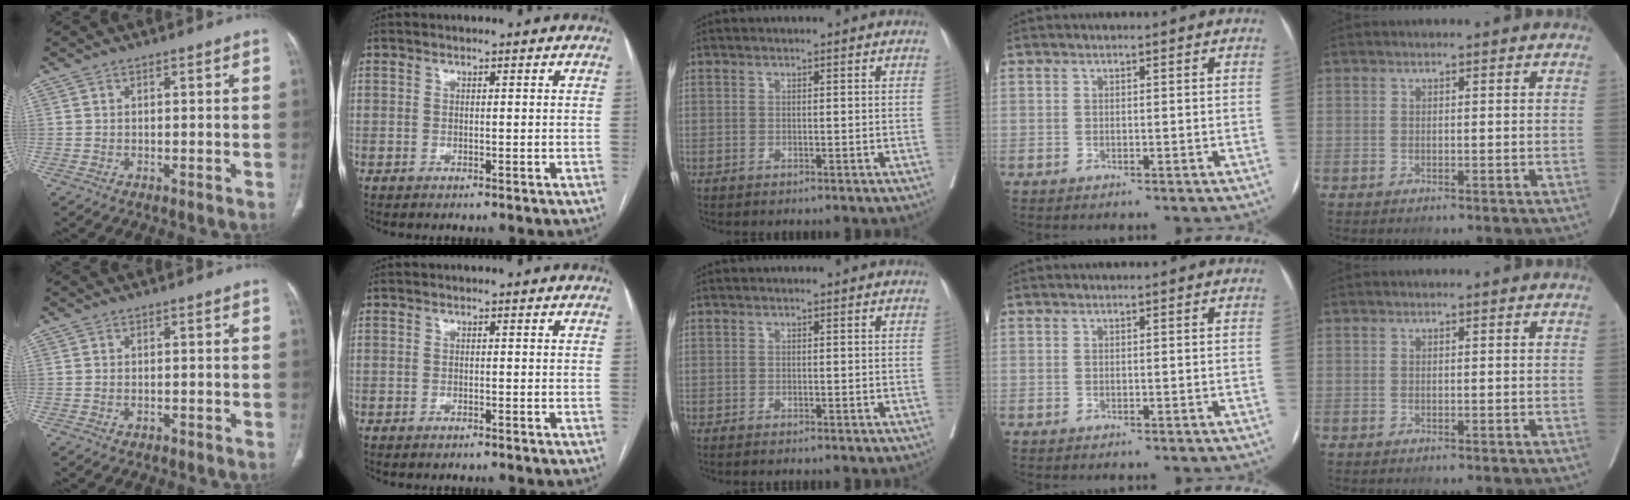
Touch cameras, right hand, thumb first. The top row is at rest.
{"thumb": {"total": 1.0, "force": [-0.5, 0.7, 0.5], "torque": [-0.013, 0.009, -0.004]}, "index": {"total": 0.6, "force": [-0.5, 0.2, 0.2], "torque": [-0.009, -0.001, -0.006]}, "middle": {"total": 1.3, "force": [-1.2, 0.0, 0.6], "torque": [-0.009, -0.001, -0.014]}}